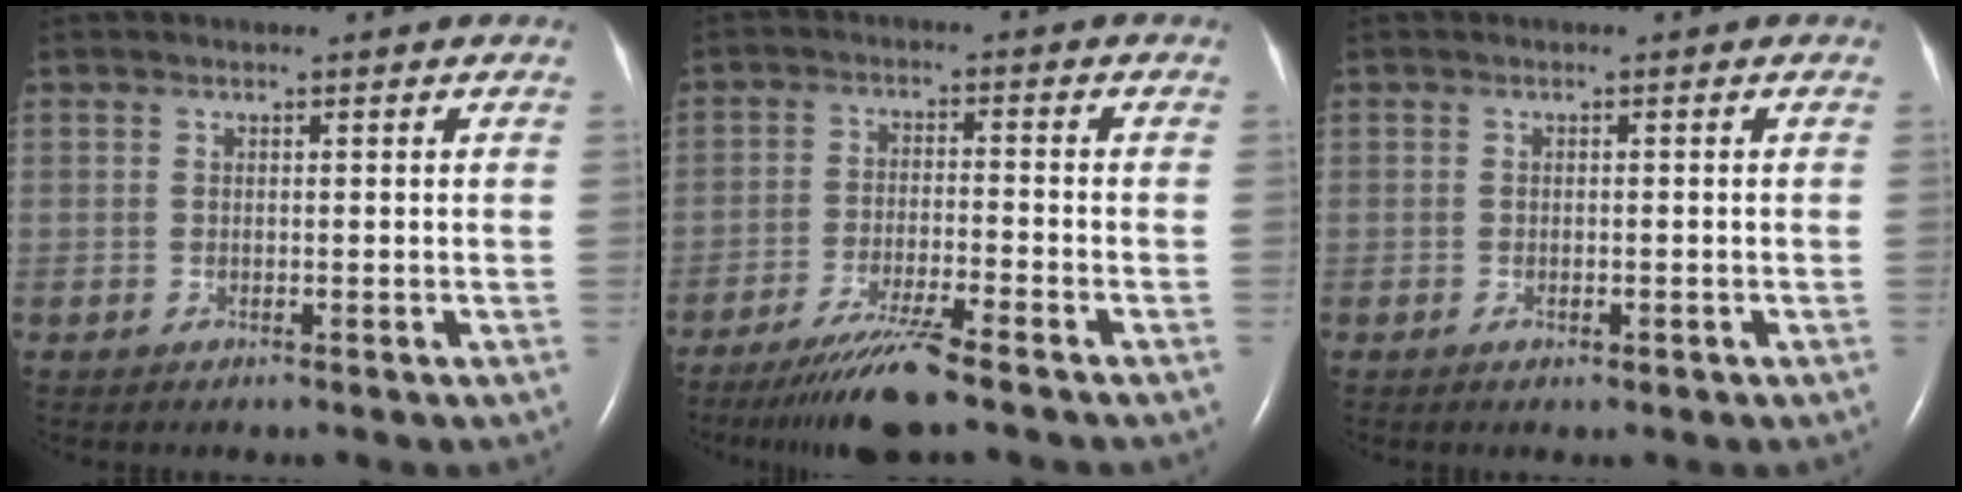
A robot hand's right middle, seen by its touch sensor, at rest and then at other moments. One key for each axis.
{"total": 8.3, "fx": -6.5, "fy": -0.6, "fz": 5.1, "tx": -0.094, "ty": -0.030, "tz": -0.117}
{"total": 1.0, "fx": -0.5, "fy": 0.4, "fz": 0.8, "tx": -0.015, "ty": -0.002, "tz": -0.004}